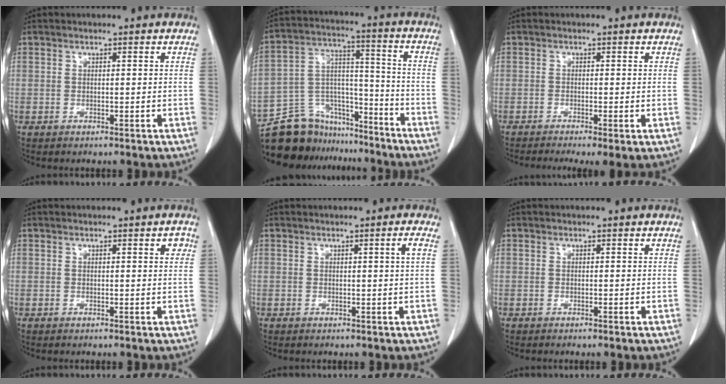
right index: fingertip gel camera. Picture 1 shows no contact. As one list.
[{"total": 15.6, "force": [-13.8, 6.8, 2.5], "torque": [-0.048, 0.057, -0.231]}, {"total": 5.0, "force": [-3.3, 0.8, 3.7], "torque": [-0.052, -0.016, -0.055]}, {"total": 1.3, "force": [0.6, 0.3, 1.1], "torque": [-0.010, 0.002, 0.005]}, {"total": 1.3, "force": [0.3, -0.5, 1.2], "torque": [-0.019, -0.001, 0.006]}, {"total": 0.0}]